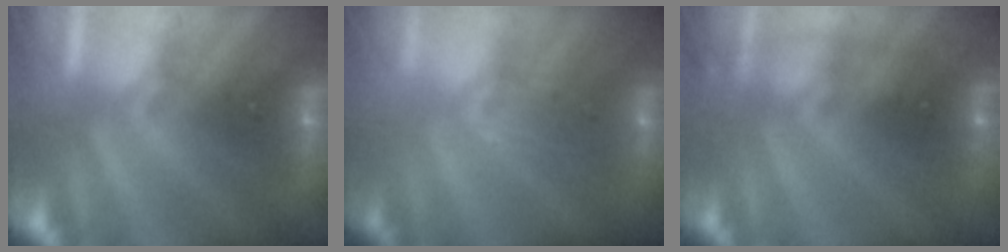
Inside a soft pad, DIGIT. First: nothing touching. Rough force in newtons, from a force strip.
{"total": 2.9}
{"total": 2.7}